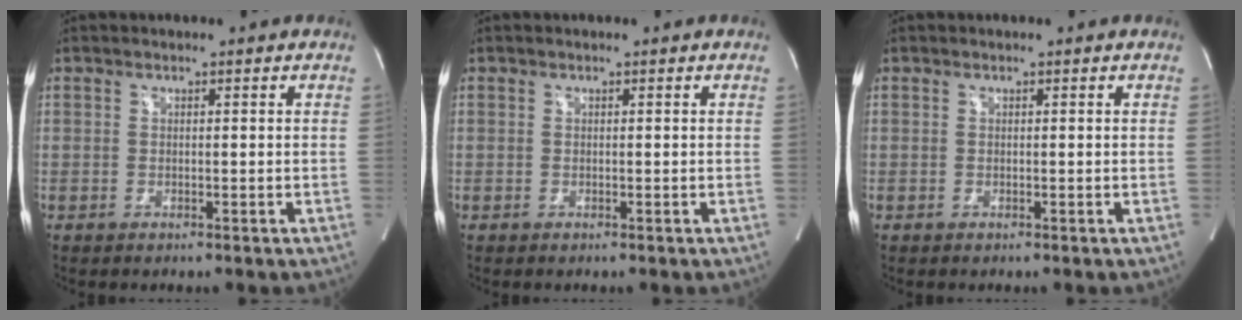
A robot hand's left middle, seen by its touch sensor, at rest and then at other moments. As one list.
[{"total": 0.0}, {"total": 0.0}]